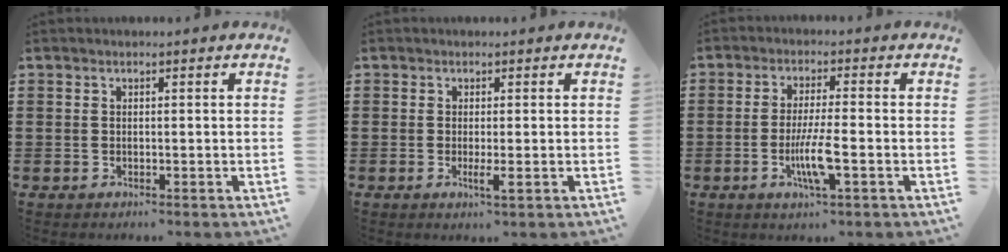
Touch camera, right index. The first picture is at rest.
{"total": 2.1, "force": [-0.6, 0.3, 2.0], "torque": [-0.035, -0.005, -0.009]}
{"total": 6.6, "force": [-2.1, 0.9, 6.2], "torque": [-0.121, -0.015, -0.039]}